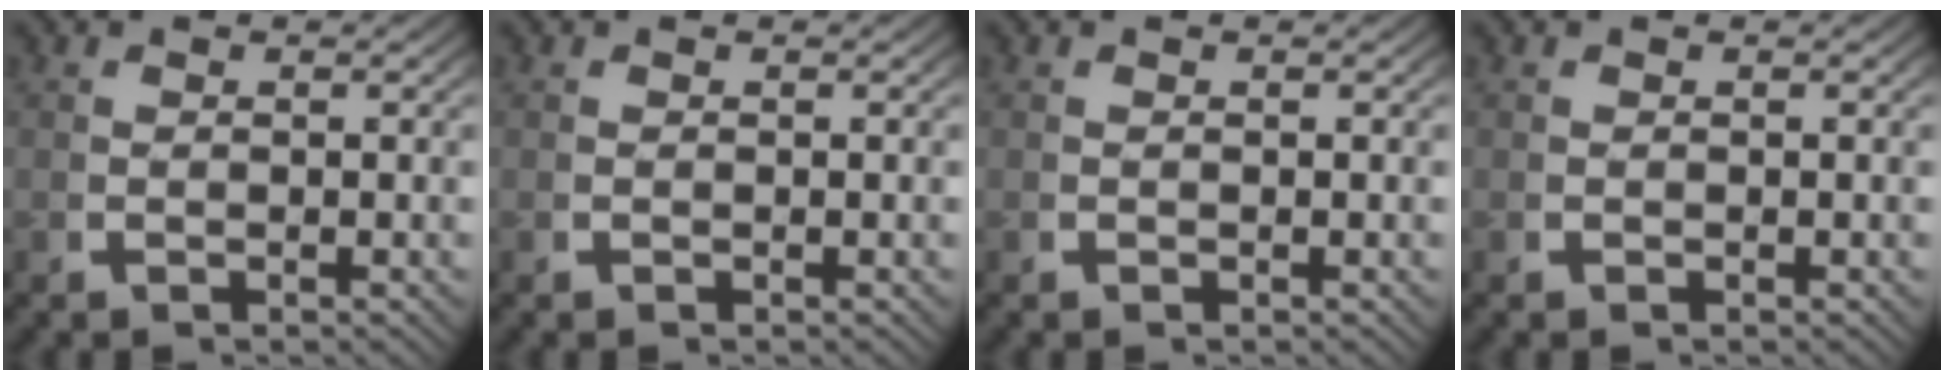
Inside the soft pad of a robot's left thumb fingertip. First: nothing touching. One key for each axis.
{"total": 0.0}
{"total": 0.0}
{"total": 0.0}